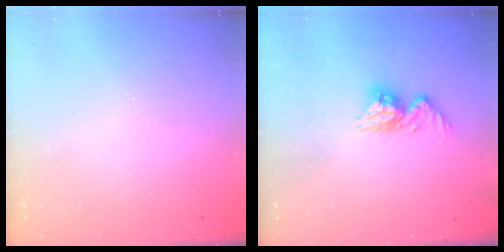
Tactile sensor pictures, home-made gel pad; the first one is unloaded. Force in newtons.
{"total": 9.8, "press": 9.8, "slide": 0.8}